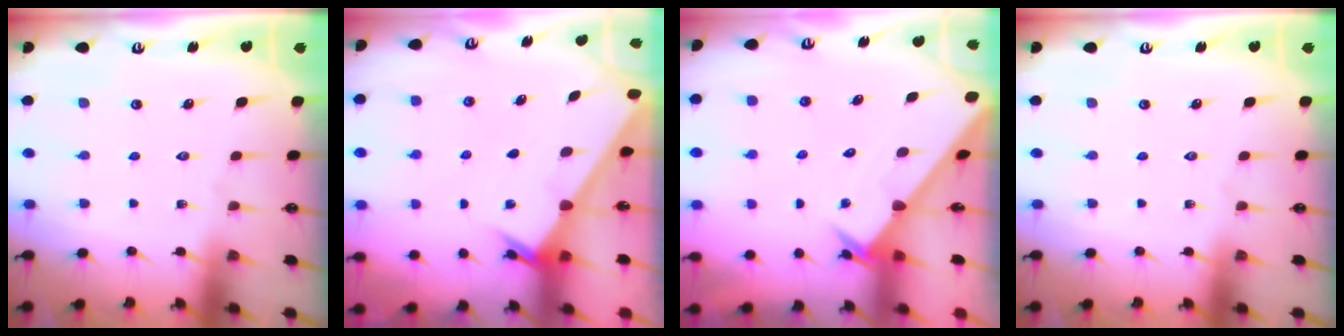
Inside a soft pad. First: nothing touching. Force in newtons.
{"total": 2.4, "press": 2.4, "slide": 0.3}
{"total": 2.3, "press": 2.3, "slide": 0.2}
{"total": 0.0}